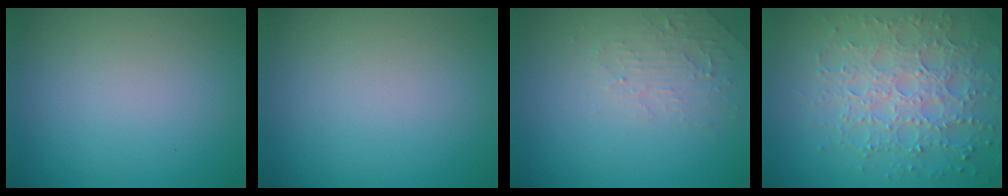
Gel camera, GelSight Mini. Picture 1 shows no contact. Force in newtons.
{"total": 0.0}
{"total": 2.4, "press": 2.3, "slide": 0.5}
{"total": 6.1, "press": 5.0, "slide": 3.6}